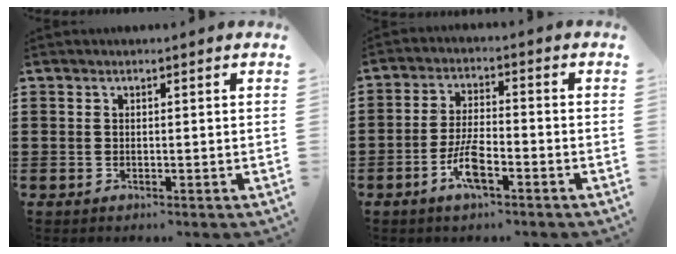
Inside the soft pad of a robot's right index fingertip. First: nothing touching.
{"total": 5.9, "force": [-2.9, 1.6, 4.9], "torque": [-0.111, -0.005, -0.059]}